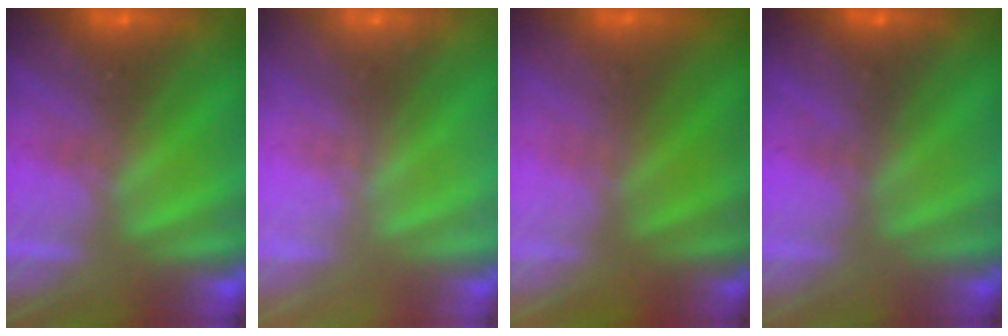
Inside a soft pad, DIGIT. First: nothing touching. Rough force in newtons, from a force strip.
{"total": 2.3}
{"total": 2.9}
{"total": 4.6}